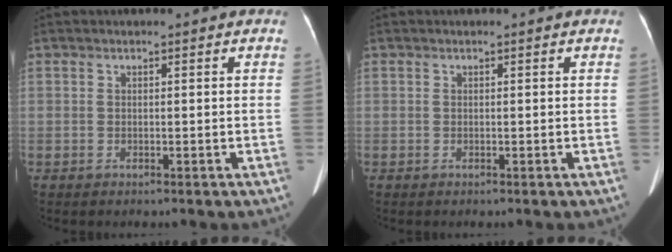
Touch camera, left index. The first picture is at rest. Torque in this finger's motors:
{"motor_torque": [0.06, -2.08, 0.01, 0.00]}